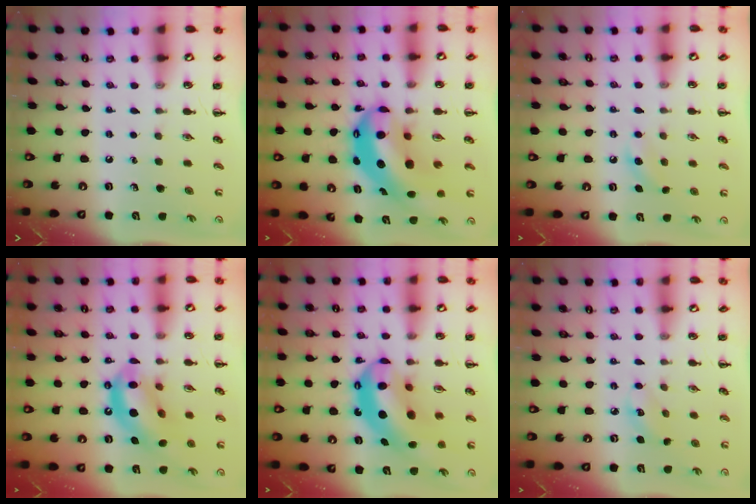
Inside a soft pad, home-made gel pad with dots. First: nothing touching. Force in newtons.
{"total": 13.2, "press": 12.8, "slide": 3.1}
{"total": 5.4, "press": 5.2, "slide": 1.2}
{"total": 14.2, "press": 13.6, "slide": 4.1}
{"total": 15.4, "press": 14.8, "slide": 4.2}
{"total": 4.4, "press": 4.3, "slide": 0.7}